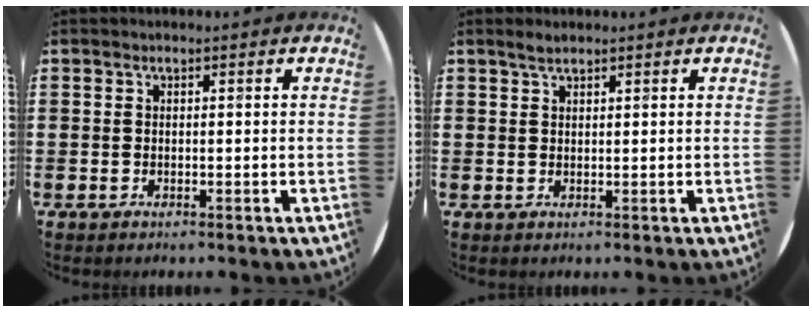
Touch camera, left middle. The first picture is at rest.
{"total": 1.4, "force": [1.2, 0.4, 0.6], "torque": [-0.012, 0.004, 0.021]}